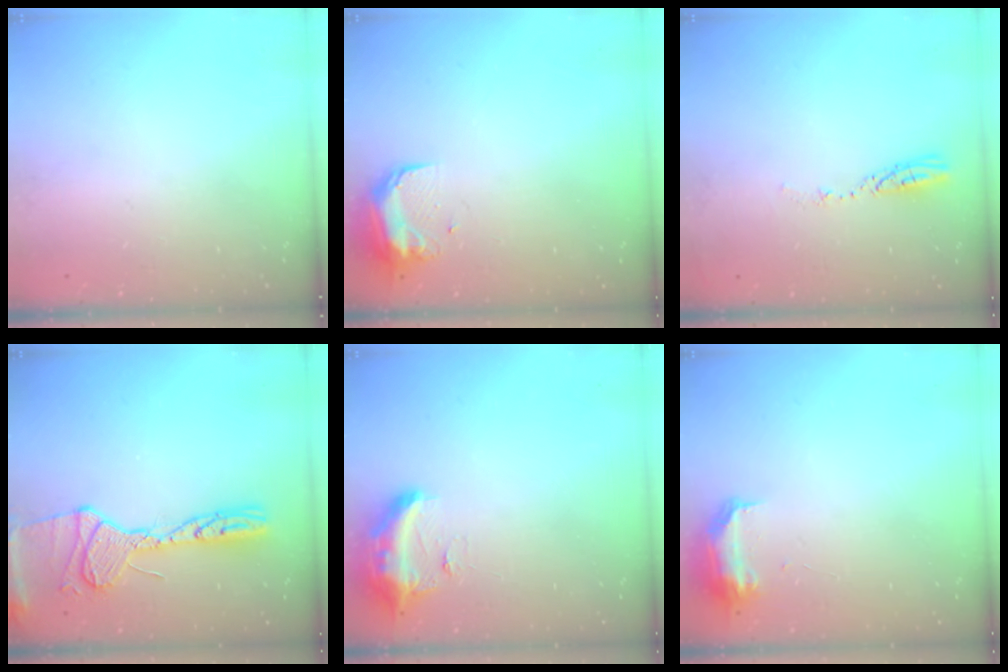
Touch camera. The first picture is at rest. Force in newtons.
{"total": 9.2, "press": 9.2, "slide": 0.6}
{"total": 4.0, "press": 3.9, "slide": 0.5}
{"total": 16.8, "press": 16.1, "slide": 4.6}
{"total": 9.6, "press": 9.6, "slide": 0.6}
{"total": 8.5, "press": 8.4, "slide": 0.9}